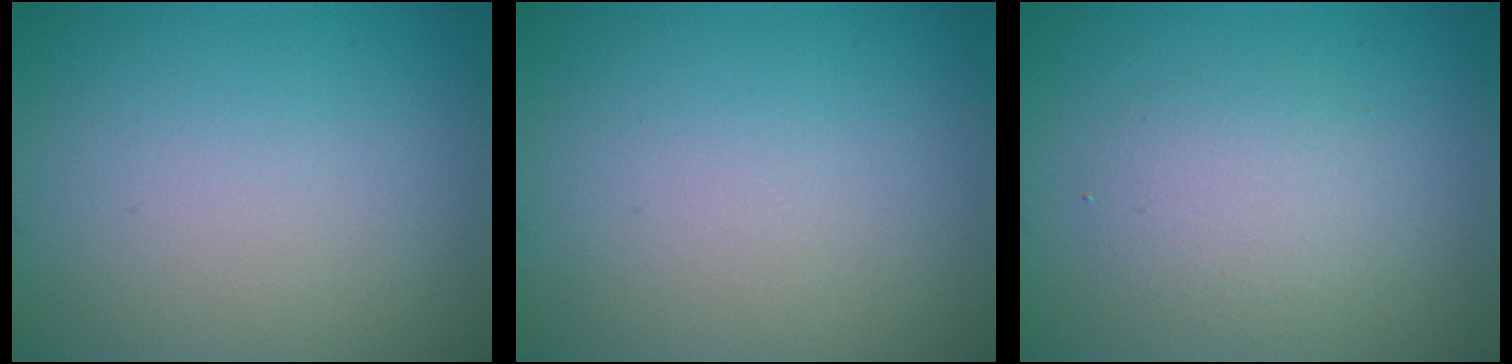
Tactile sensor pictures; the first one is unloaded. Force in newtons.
{"total": 0.0}
{"total": 2.5, "press": 2.5, "slide": 0.2}